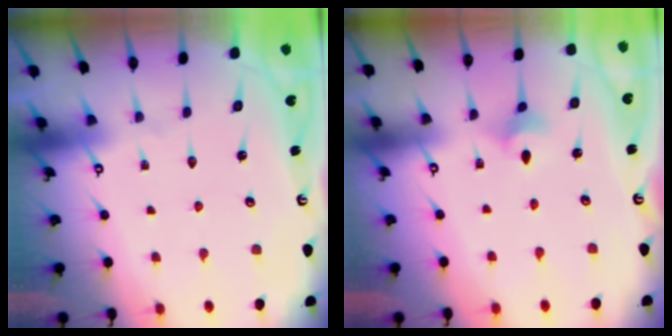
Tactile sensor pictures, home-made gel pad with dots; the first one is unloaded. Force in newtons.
{"total": 3.2, "press": 3.1, "slide": 0.6}